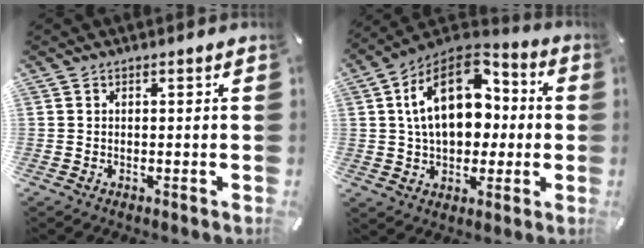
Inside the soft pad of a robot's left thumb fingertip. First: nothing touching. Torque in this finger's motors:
{"motor_torque": [1.21, 1.41, 1.61, -1.16, 0.58]}